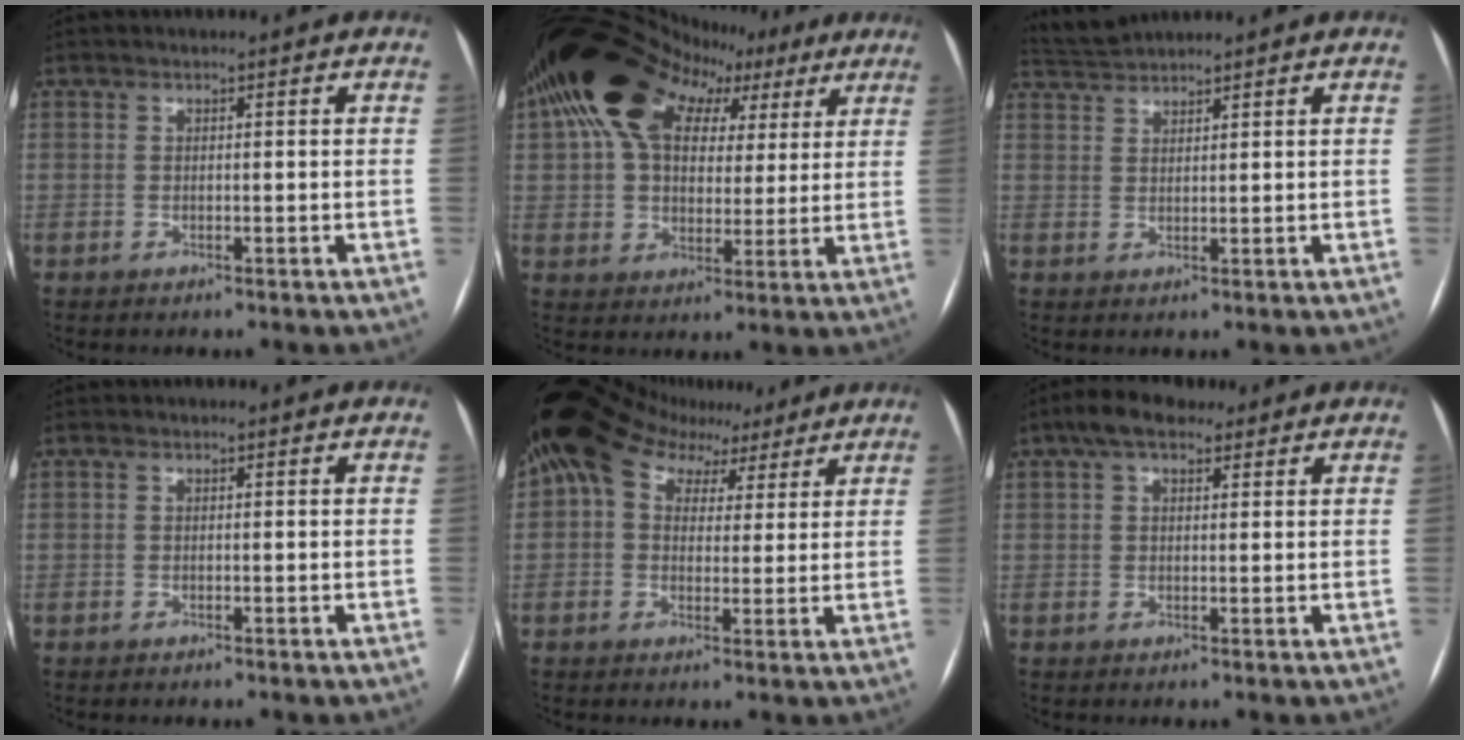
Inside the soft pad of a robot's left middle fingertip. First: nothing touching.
{"total": 20.7, "force": [9.6, 13.6, 12.4], "torque": [-0.212, 0.084, 0.155]}
{"total": 3.1, "force": [3.0, -0.5, -0.4], "torque": [-0.005, 0.012, 0.067]}
{"total": 0.0}
{"total": 10.7, "force": [5.9, 7.1, 5.4], "torque": [-0.093, 0.064, 0.098]}
{"total": 5.9, "force": [3.6, 2.9, 3.6], "torque": [-0.072, 0.034, 0.060]}